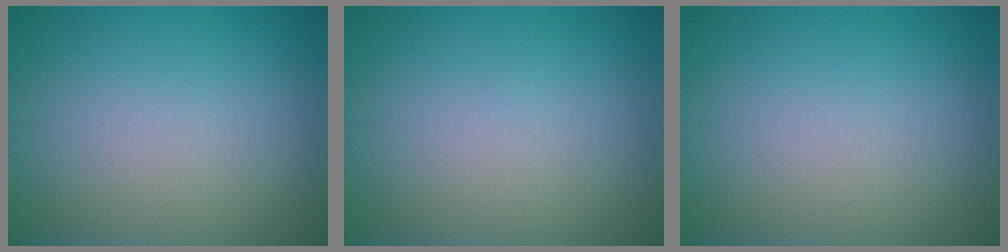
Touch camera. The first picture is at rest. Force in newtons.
{"total": 0.0}
{"total": 0.0}